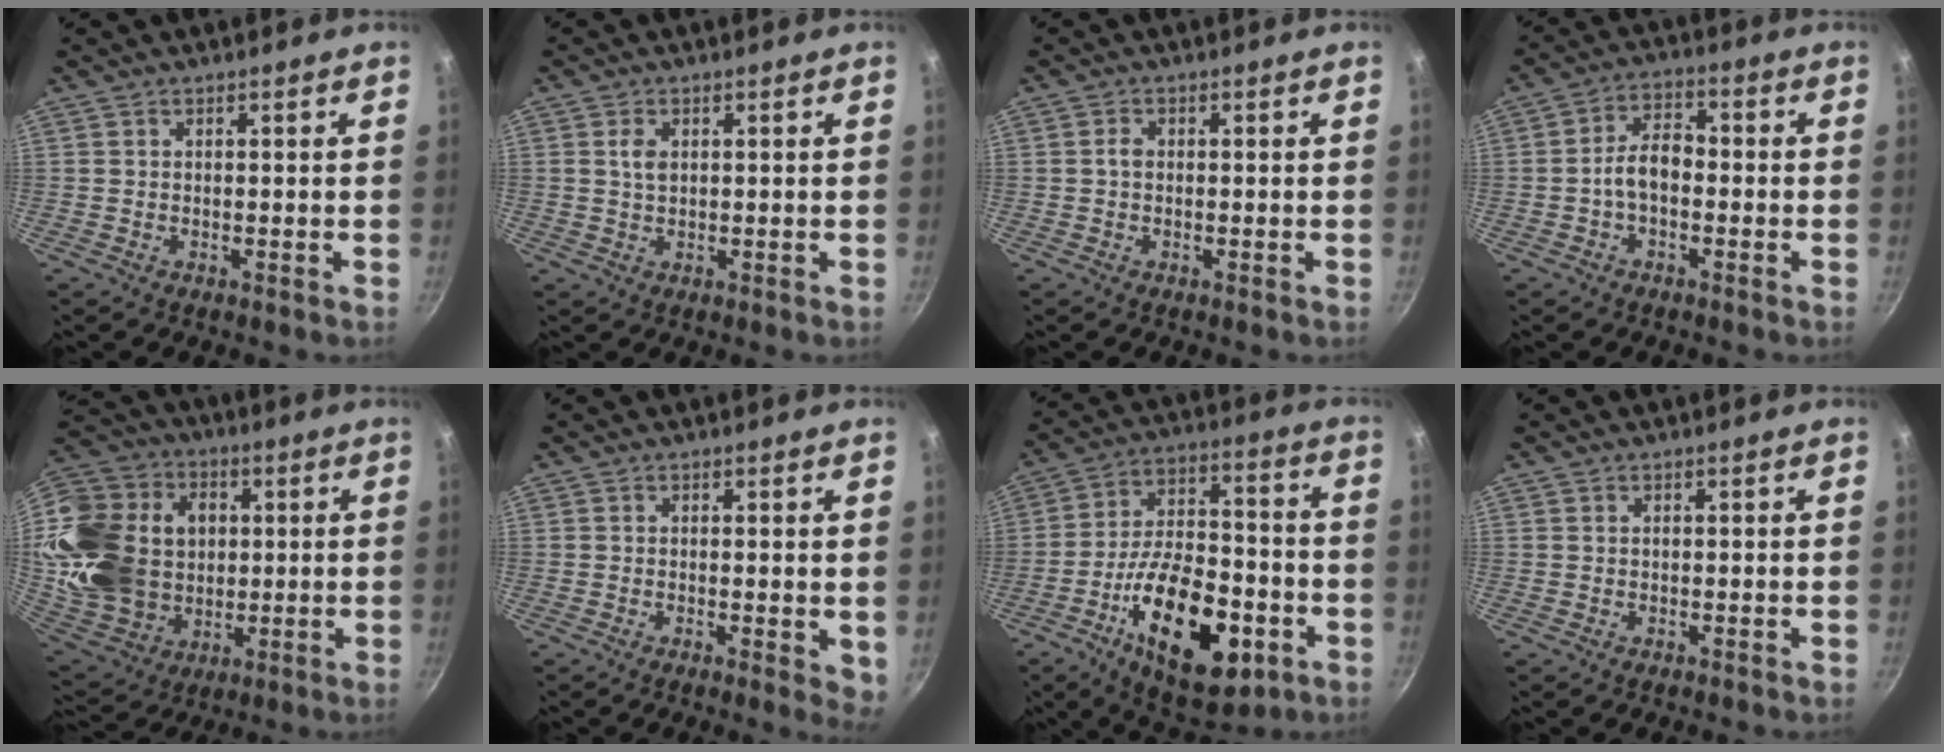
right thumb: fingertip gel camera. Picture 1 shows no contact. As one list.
[{"total": 2.6, "force": [0.6, 1.7, 1.8], "torque": [-0.030, 0.000, 0.012]}, {"total": 1.4, "force": [-0.1, 1.0, 1.0], "torque": [-0.017, 0.007, -0.002]}, {"total": 6.2, "force": [-1.4, 3.7, 4.8], "torque": [-0.072, 0.032, -0.033]}, {"total": 26.6, "force": [2.5, 20.8, 16.4], "torque": [-0.307, 0.015, 0.060]}, {"total": 3.7, "force": [0.0, 1.2, 3.4], "torque": [-0.042, -0.011, -0.001]}, {"total": 23.1, "force": [-8.7, 11.3, 18.2], "torque": [-0.266, 0.039, -0.131]}, {"total": 0.0}]